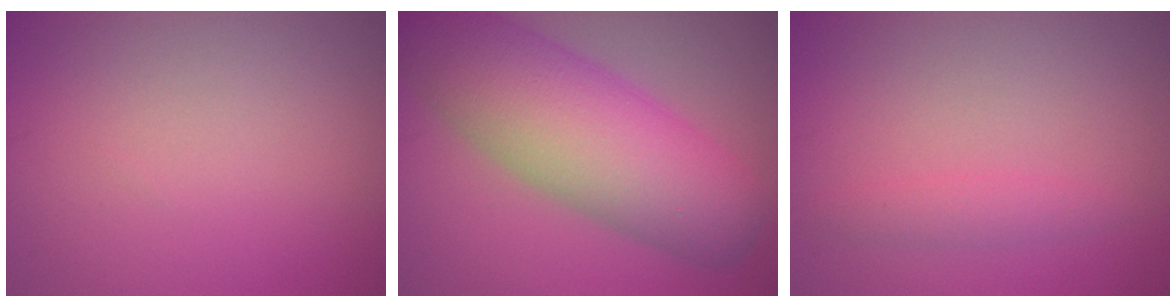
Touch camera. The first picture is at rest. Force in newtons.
{"total": 11.6, "press": 11.5, "slide": 0.5}
{"total": 1.6, "press": 1.6, "slide": 0.1}